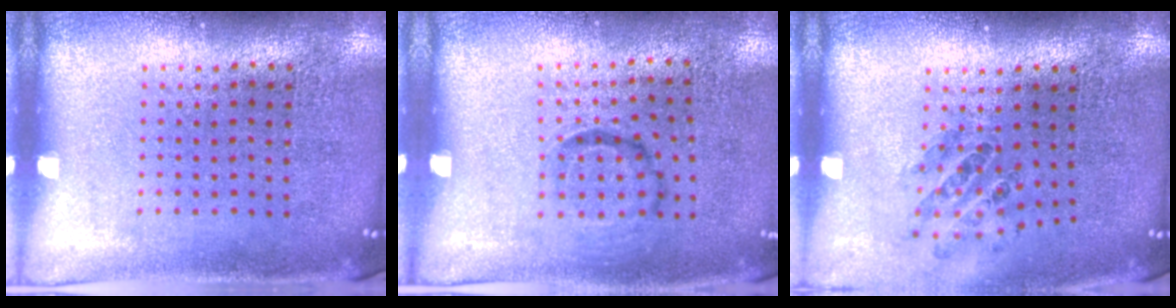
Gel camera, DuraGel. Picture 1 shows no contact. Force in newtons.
{"total": 1.0, "press": 0.6, "slide": 0.8}
{"total": 0.8, "press": 0.8, "slide": 0.1}